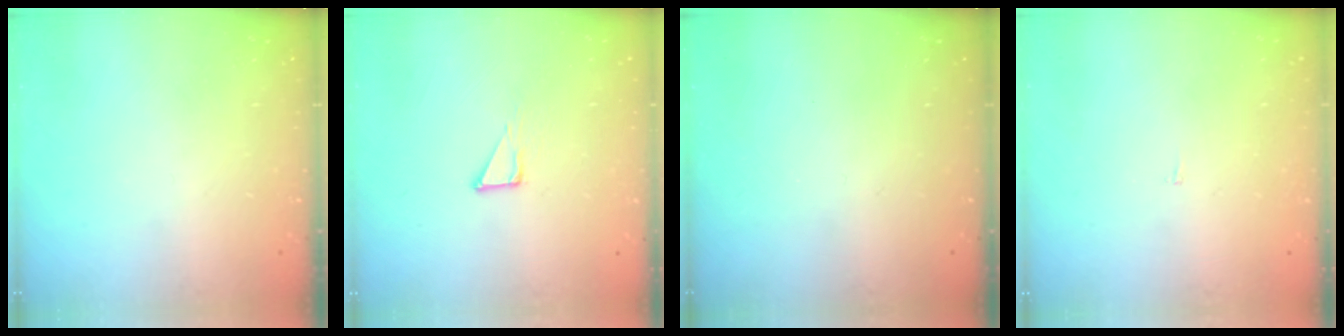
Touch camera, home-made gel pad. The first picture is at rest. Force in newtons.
{"total": 5.1, "press": 5.0, "slide": 0.4}
{"total": 0.0}
{"total": 2.3, "press": 2.3, "slide": 0.2}